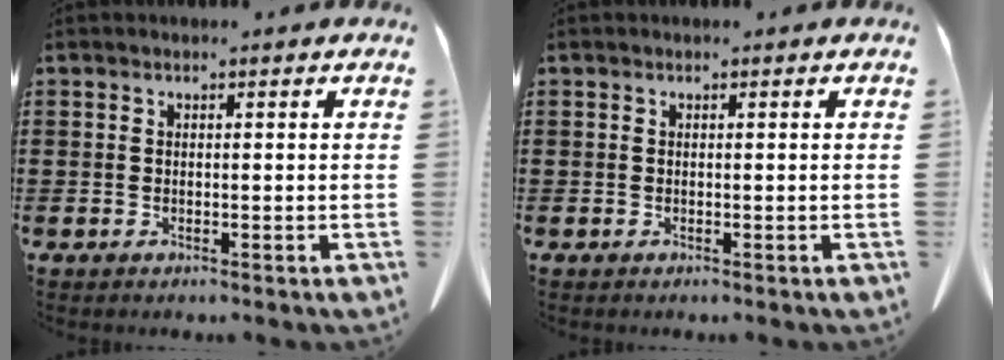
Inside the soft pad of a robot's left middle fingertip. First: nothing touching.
{"total": 0.0}